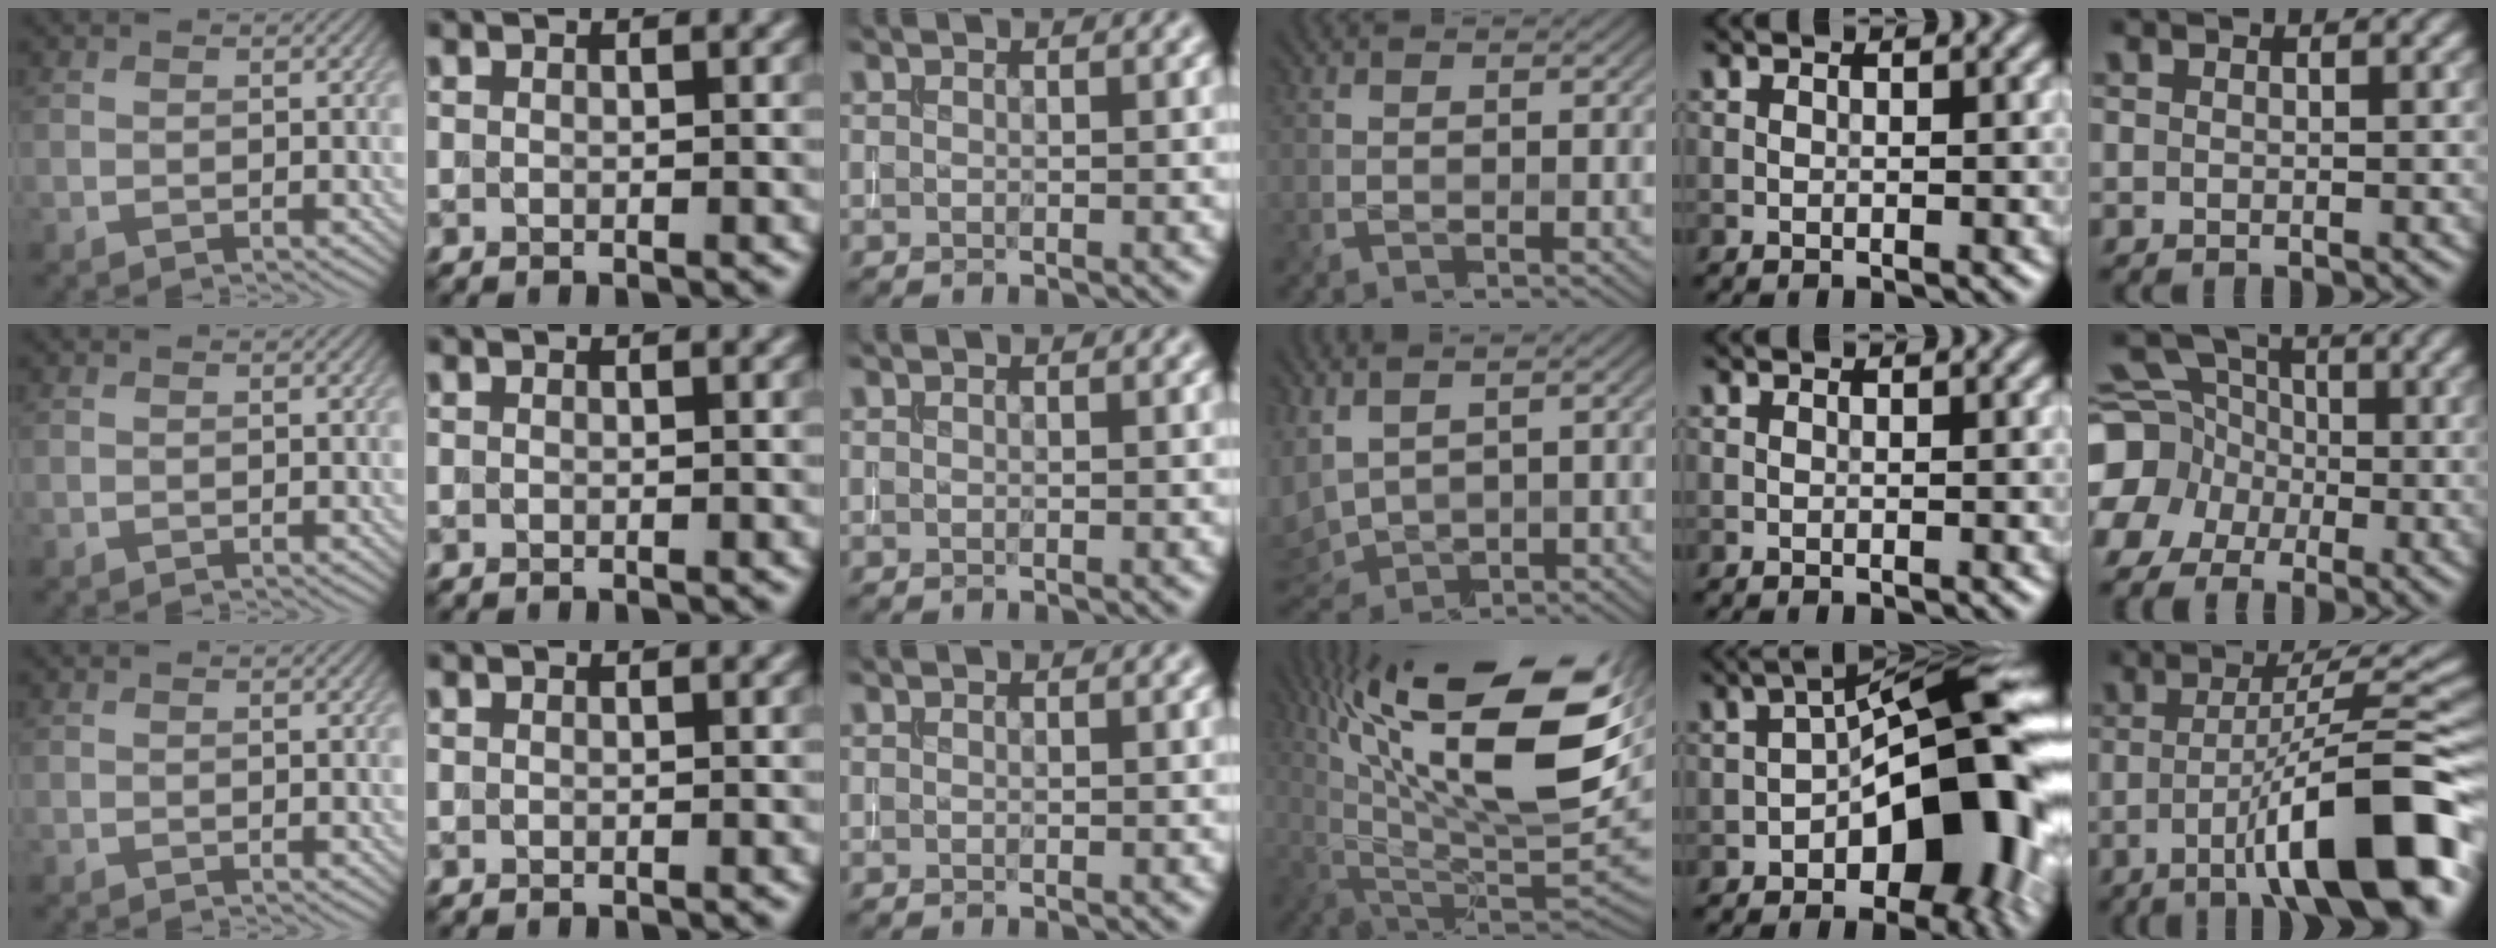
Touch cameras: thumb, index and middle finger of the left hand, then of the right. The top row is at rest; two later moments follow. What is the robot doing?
{"motion": "assemble", "object": "toy tower of hanoi"}